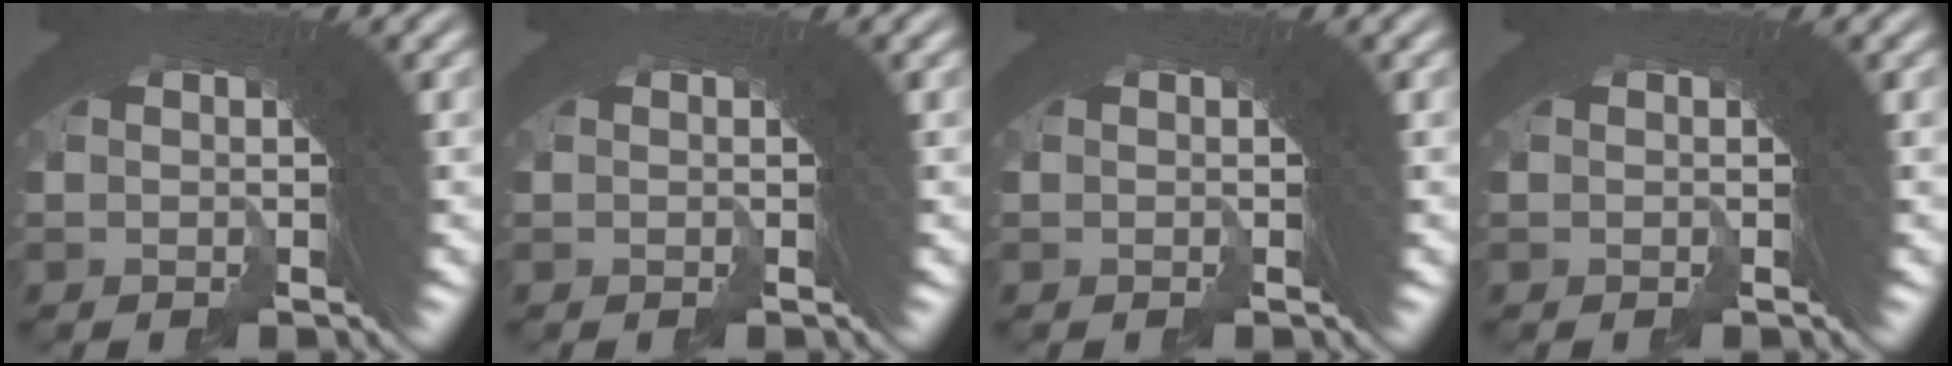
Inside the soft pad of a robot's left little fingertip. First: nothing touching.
{"total": 0.0}
{"total": 0.0}
{"total": 0.0}